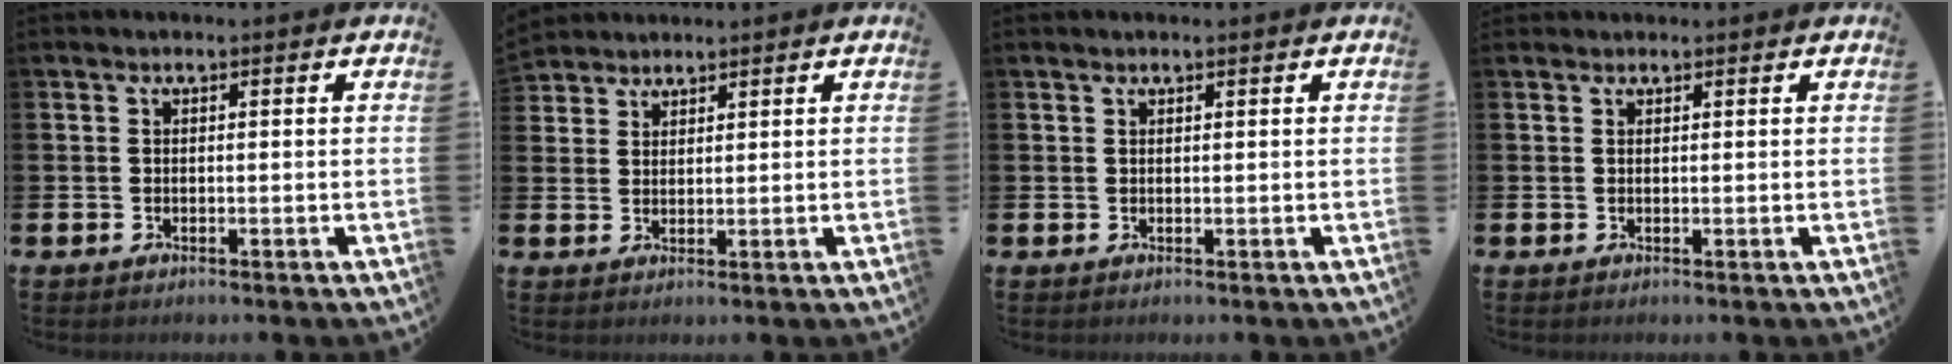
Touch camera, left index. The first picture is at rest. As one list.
[{"total": 3.0, "force": [2.9, 0.7, -0.5], "torque": [0.004, -0.009, 0.057]}, {"total": 0.7, "force": [0.7, 0.1, 0.2], "torque": [0.000, 0.000, 0.011]}, {"total": 0.7, "force": [0.7, 0.1, 0.0], "torque": [0.009, -0.003, 0.011]}]